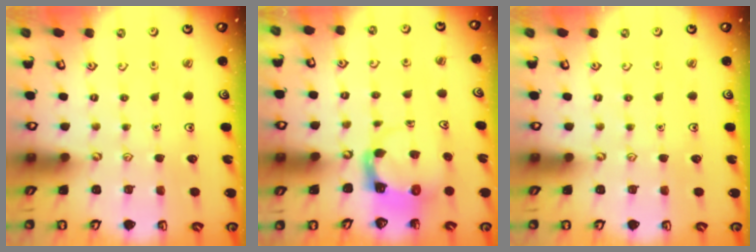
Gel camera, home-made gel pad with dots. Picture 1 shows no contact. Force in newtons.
{"total": 3.8, "press": 3.7, "slide": 0.6}
{"total": 0.0}